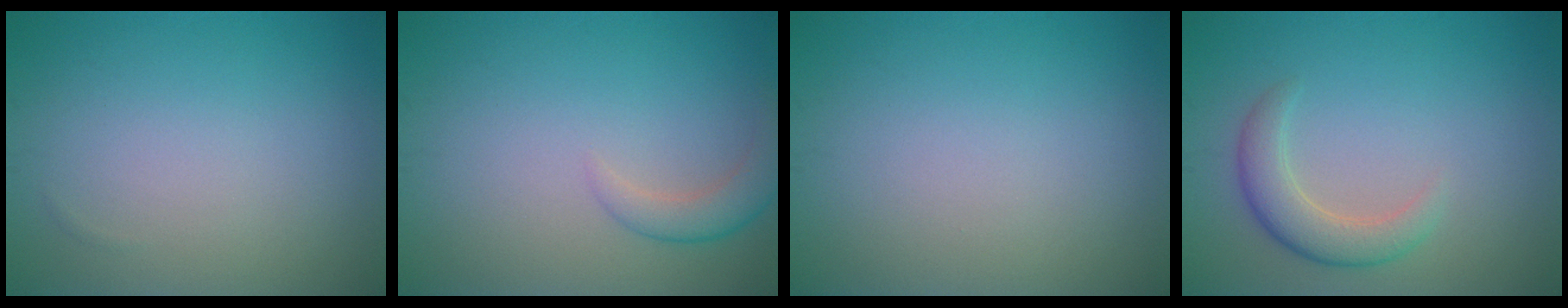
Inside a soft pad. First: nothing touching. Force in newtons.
{"total": 2.6, "press": 2.6, "slide": 0.2}
{"total": 0.0}
{"total": 3.3, "press": 3.3, "slide": 0.2}